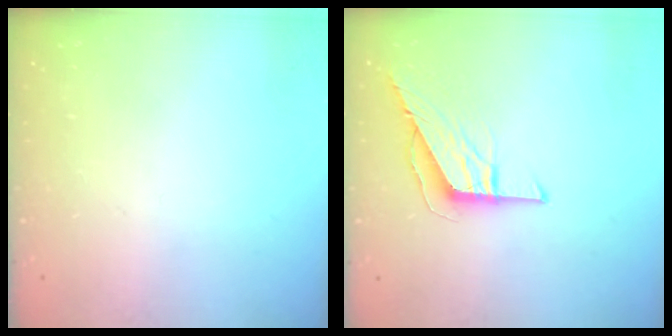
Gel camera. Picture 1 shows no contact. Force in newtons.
{"total": 9.4, "press": 9.4, "slide": 0.9}